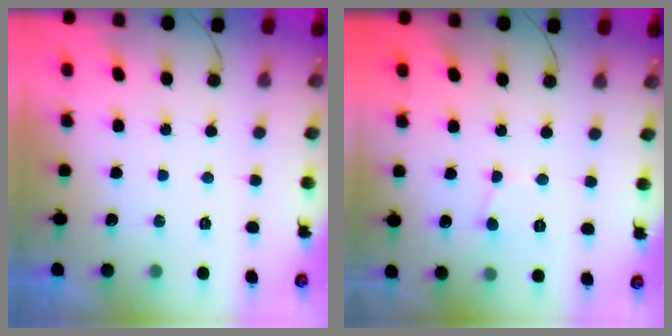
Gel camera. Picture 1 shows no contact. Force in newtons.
{"total": 3.1, "press": 3.1, "slide": 0.3}